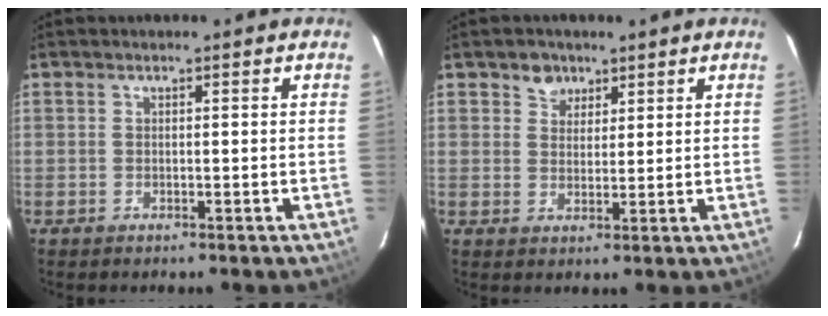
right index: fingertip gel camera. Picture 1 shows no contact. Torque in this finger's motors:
{"motor_torque": [0.01, 0.00, 0.00, 0.02]}